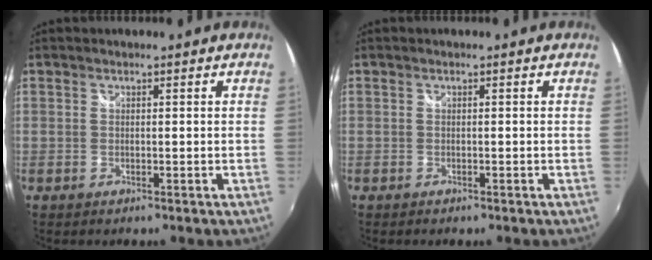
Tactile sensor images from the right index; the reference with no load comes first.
{"total": 0.7, "force": [-0.6, 0.3, 0.2], "torque": [-0.007, -0.003, -0.010]}